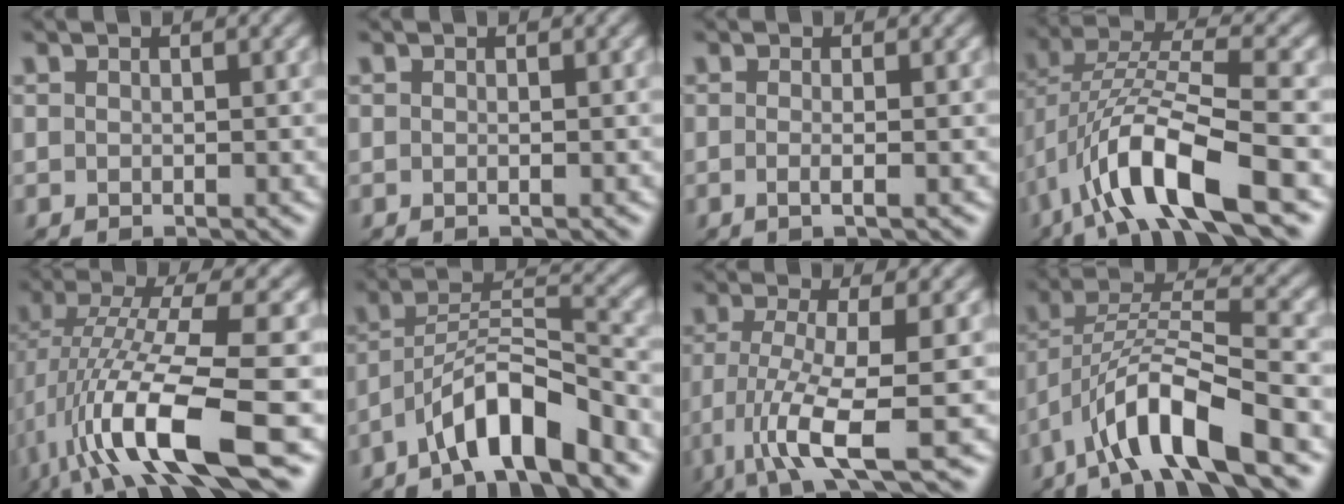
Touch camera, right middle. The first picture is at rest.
{"total": 0.0}
{"total": 1.2, "force": [-0.4, 0.3, 1.1], "torque": [-0.021, -0.003, -0.011]}
{"total": 10.2, "force": [-4.6, 3.0, 8.5], "torque": [-0.170, 0.013, -0.091]}
{"total": 11.2, "force": [-4.0, 2.7, 10.1], "torque": [-0.188, -0.002, -0.070]}
{"total": 6.9, "force": [-4.7, 1.5, 4.8], "torque": [-0.083, 0.018, -0.084]}
{"total": 6.9, "force": [-2.5, 1.3, 6.2], "torque": [-0.115, -0.009, -0.048]}
{"total": 9.1, "force": [-5.5, 2.1, 6.9], "torque": [-0.126, 0.015, -0.102]}